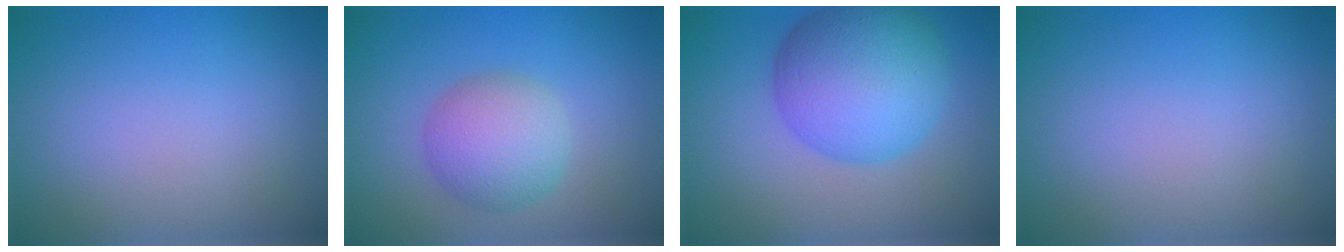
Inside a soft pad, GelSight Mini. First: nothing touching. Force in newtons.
{"total": 4.7, "press": 4.7, "slide": 0.1}
{"total": 9.2, "press": 9.2, "slide": 0.2}
{"total": 0.0}